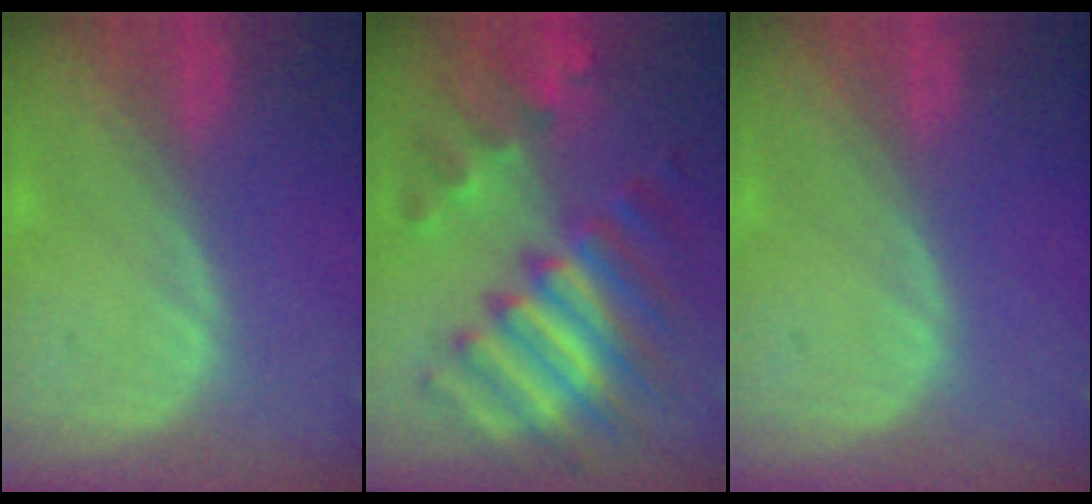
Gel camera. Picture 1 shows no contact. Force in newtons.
{"total": 11.8, "press": 11.7, "slide": 1.1}
{"total": 0.0}